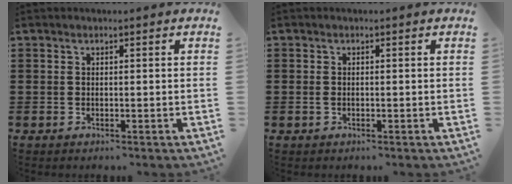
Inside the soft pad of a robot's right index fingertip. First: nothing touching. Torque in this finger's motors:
{"motor_torque": [-0.28, 0.51, -0.01, -0.01]}